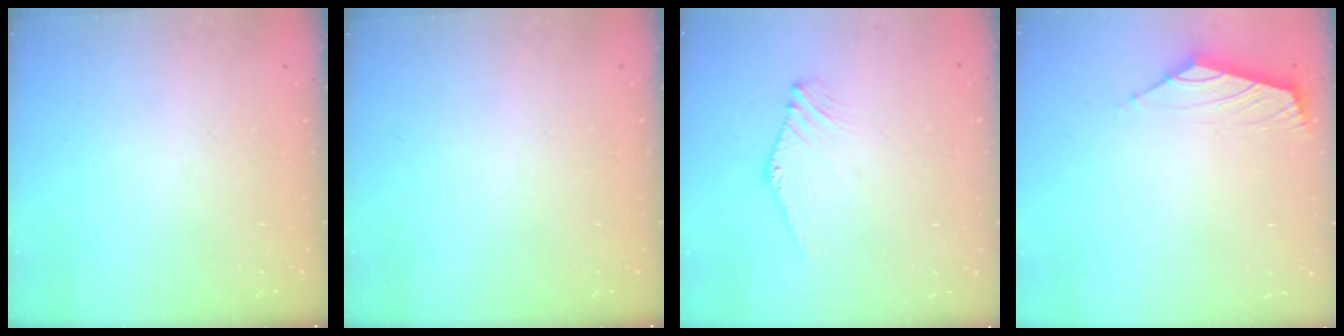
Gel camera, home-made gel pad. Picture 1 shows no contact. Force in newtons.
{"total": 0.0}
{"total": 0.6, "press": 0.5, "slide": 0.3}
{"total": 1.6, "press": 1.4, "slide": 0.7}